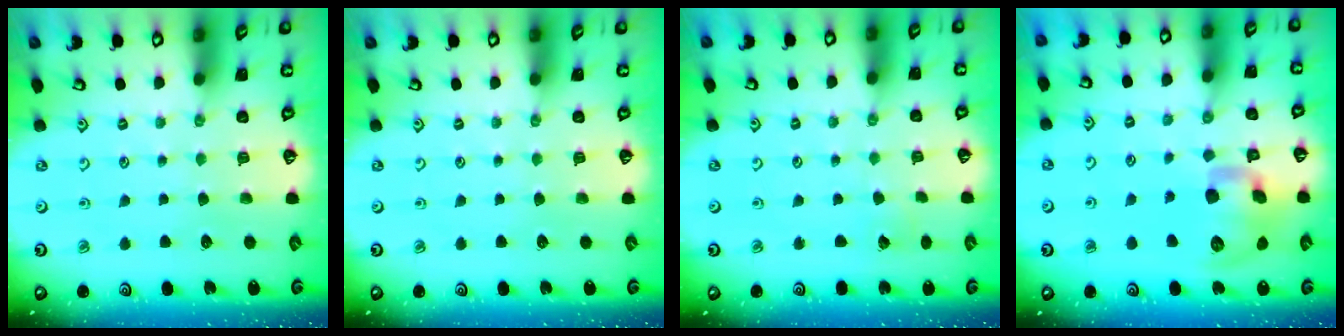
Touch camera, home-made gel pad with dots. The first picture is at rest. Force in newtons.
{"total": 0.0}
{"total": 1.7, "press": 1.7, "slide": 0.1}
{"total": 14.4, "press": 14.3, "slide": 2.3}